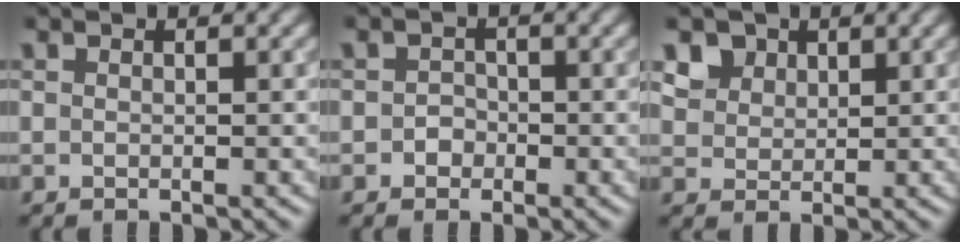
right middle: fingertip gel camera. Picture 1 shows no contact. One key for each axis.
{"total": 1.2, "fx": -0.4, "fy": 1.1, "fz": 0.3, "tx": 0.001, "ty": 0.001, "tz": -0.009}
{"total": 4.2, "fx": 2.6, "fy": 3.0, "fz": 1.6, "tx": -0.055, "ty": -0.004, "tz": 0.056}